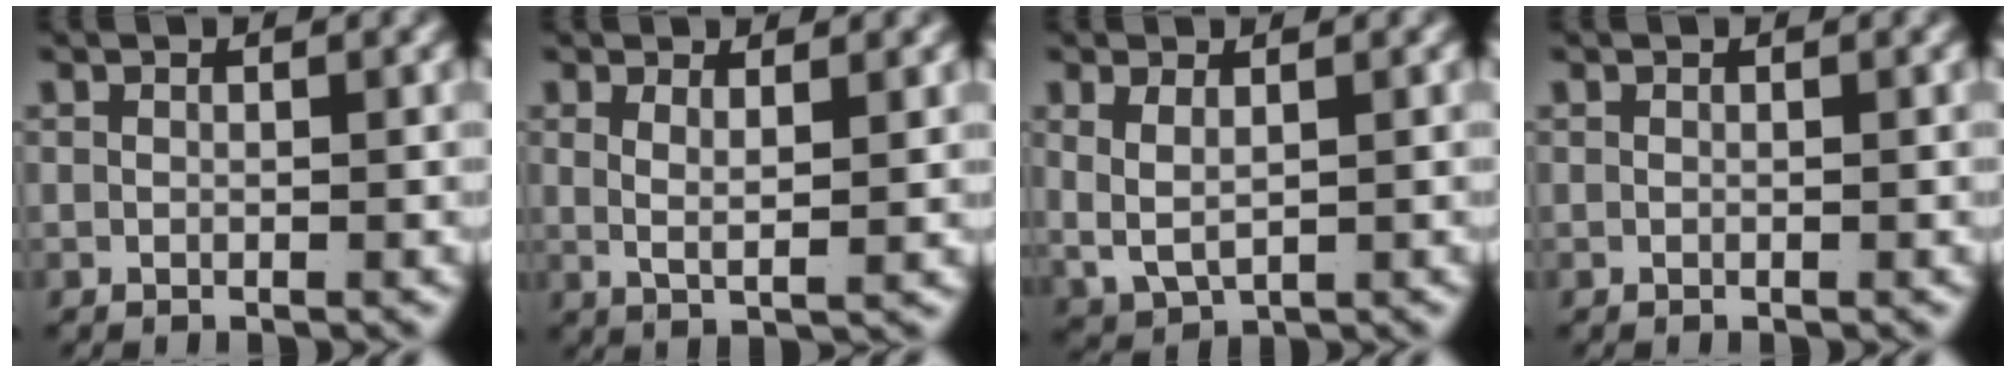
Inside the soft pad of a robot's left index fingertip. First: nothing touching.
{"total": 2.7, "force": [0.8, 0.6, 2.5], "torque": [-0.051, -0.012, 0.022]}
{"total": 3.9, "force": [0.5, 3.0, 2.4], "torque": [-0.067, -0.014, 0.022]}
{"total": 0.0}